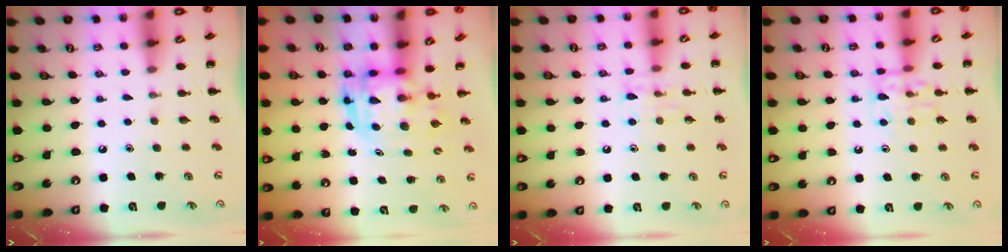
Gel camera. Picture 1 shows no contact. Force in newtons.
{"total": 3.6, "press": 3.5, "slide": 0.7}
{"total": 7.1, "press": 7.1, "slide": 0.5}
{"total": 10.7, "press": 10.6, "slide": 0.8}